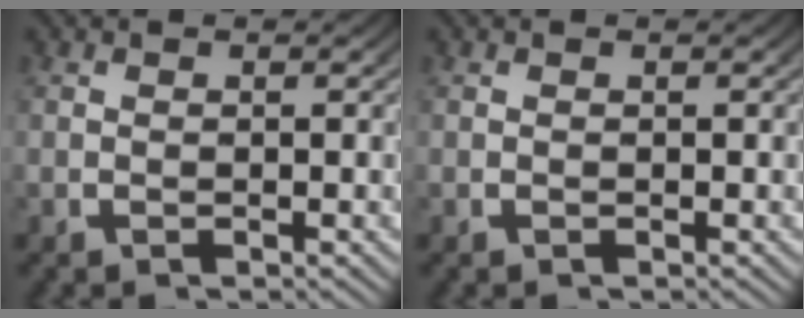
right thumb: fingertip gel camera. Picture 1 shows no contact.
{"total": 0.0}